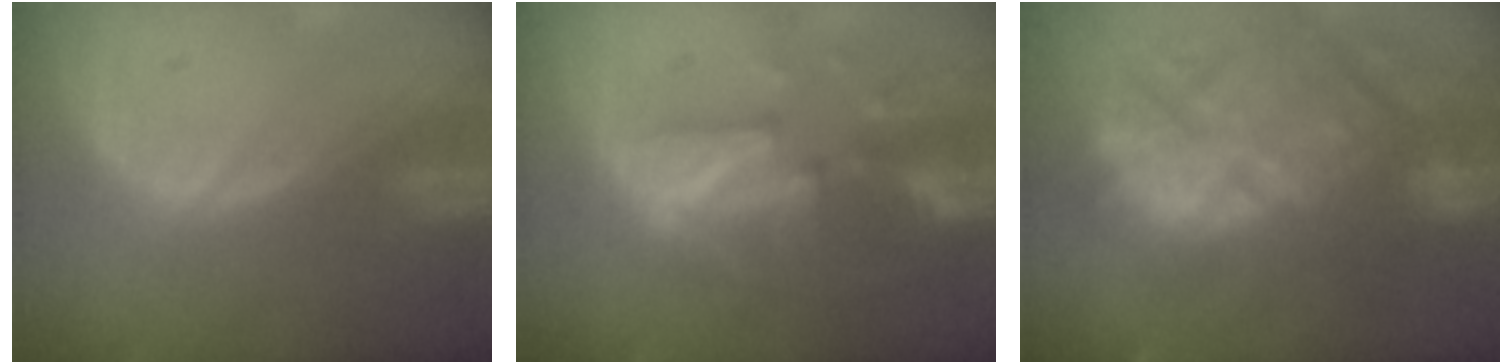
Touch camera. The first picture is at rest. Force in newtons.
{"total": 9.8, "press": 8.6, "slide": 4.7}
{"total": 13.9, "press": 12.6, "slide": 5.9}